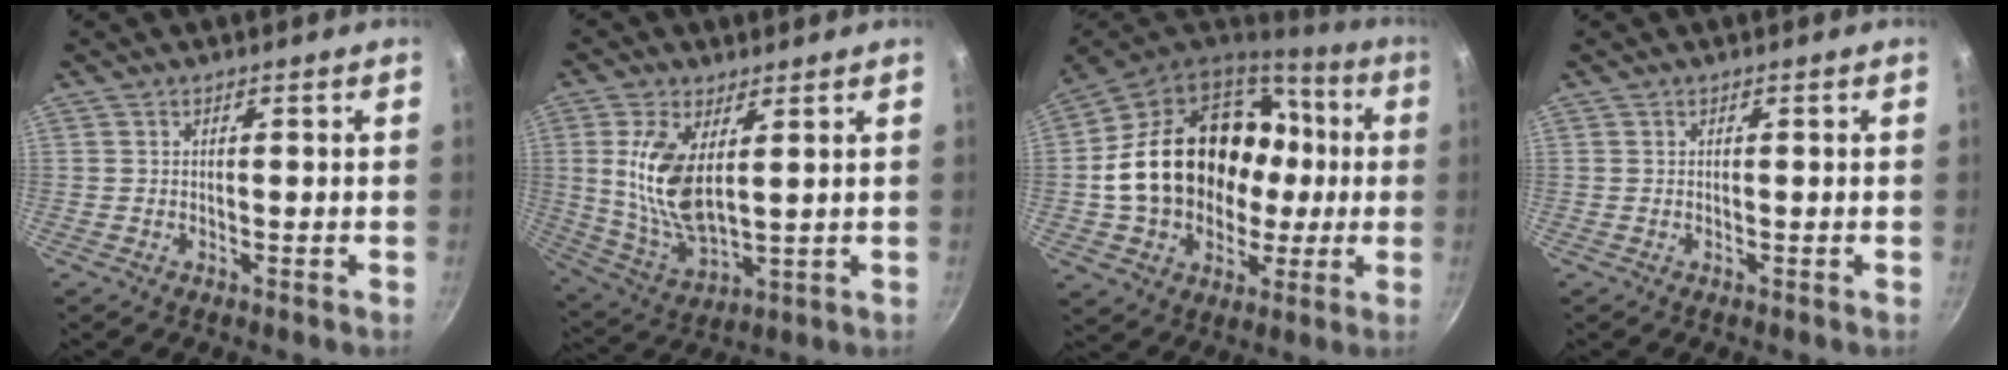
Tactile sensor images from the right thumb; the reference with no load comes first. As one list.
[{"total": 12.6, "force": [2.8, 5.7, 10.8], "torque": [-0.218, -0.020, 0.071]}, {"total": 25.7, "force": [-0.2, 19.1, 17.2], "torque": [-0.265, 0.044, 0.010]}, {"total": 0.0}]